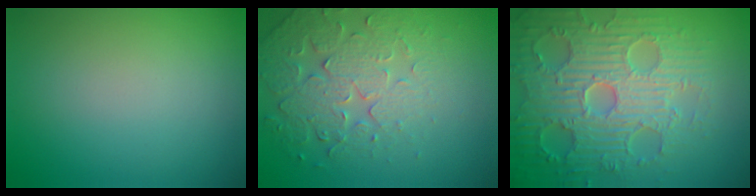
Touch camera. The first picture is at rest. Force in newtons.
{"total": 4.1, "press": 3.9, "slide": 1.3}
{"total": 8.4, "press": 6.4, "slide": 5.5}